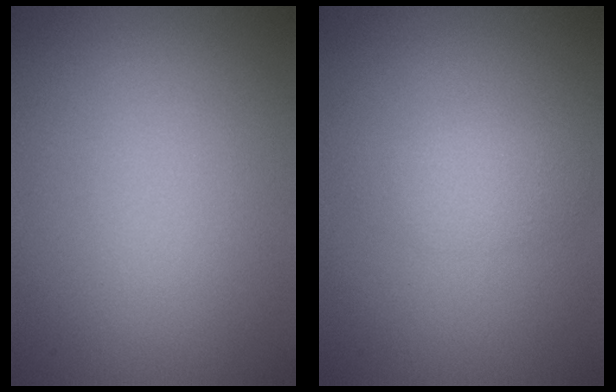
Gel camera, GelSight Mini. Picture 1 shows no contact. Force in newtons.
{"total": 1.5, "press": 1.5, "slide": 0.0}